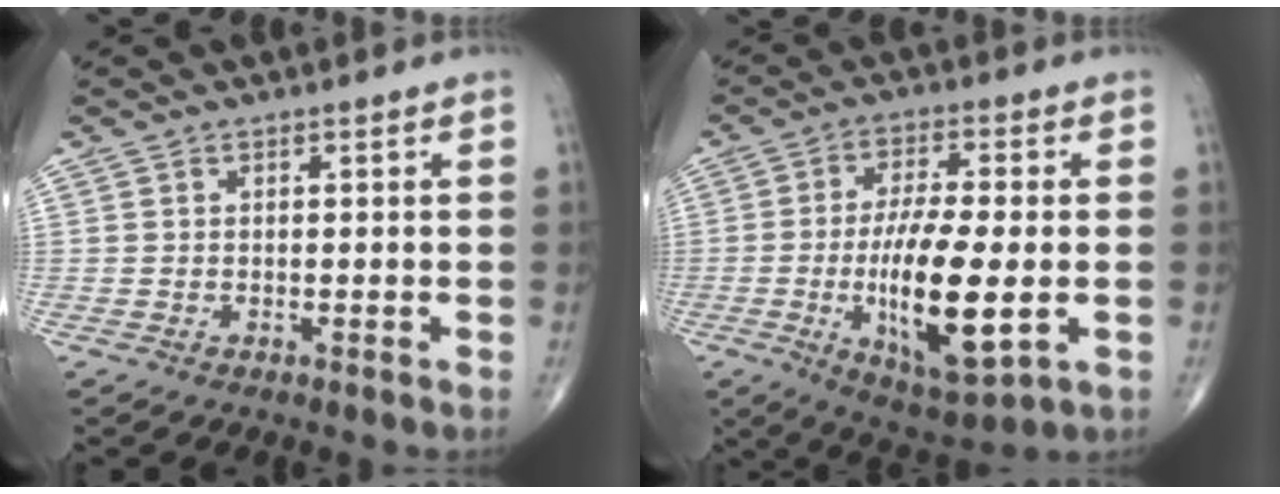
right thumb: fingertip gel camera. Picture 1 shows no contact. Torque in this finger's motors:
{"motor_torque": [2.62, 2.38, 1.86, -0.34, 0.48]}